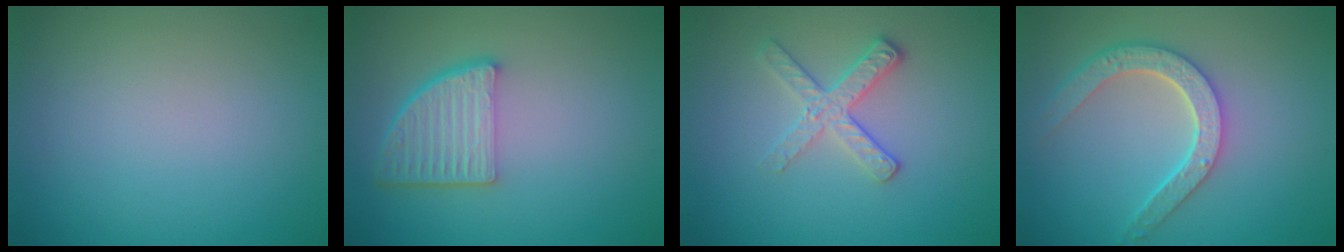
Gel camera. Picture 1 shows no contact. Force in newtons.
{"total": 5.0, "press": 3.7, "slide": 3.4}
{"total": 2.7, "press": 2.5, "slide": 1.1}
{"total": 5.0, "press": 4.1, "slide": 3.0}